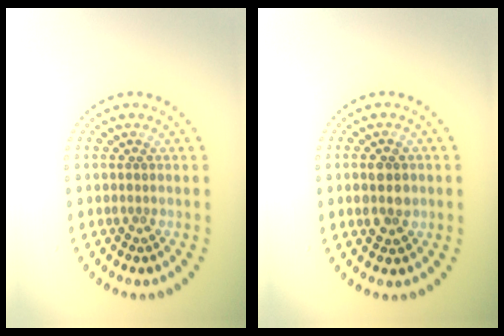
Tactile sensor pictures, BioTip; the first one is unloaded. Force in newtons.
{"total": 2.8, "press": 2.8, "slide": 0.2}